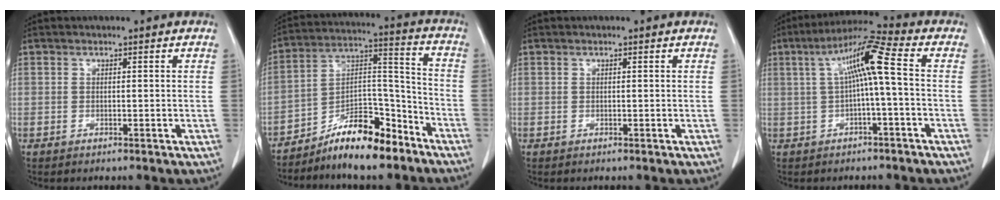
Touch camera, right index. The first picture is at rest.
{"total": 12.5, "force": [-9.6, 3.4, 7.3], "torque": [-0.120, 0.031, -0.165]}
{"total": 0.0}
{"total": 8.5, "force": [0.6, -0.1, 8.4], "torque": [-0.148, 0.031, 0.012]}